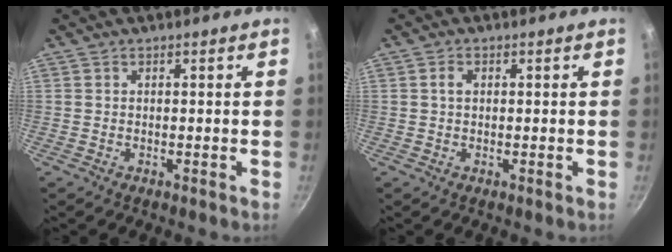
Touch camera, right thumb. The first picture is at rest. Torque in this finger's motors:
{"motor_torque": [-0.02, 0.43, 0.44, 0.10, 0.01]}